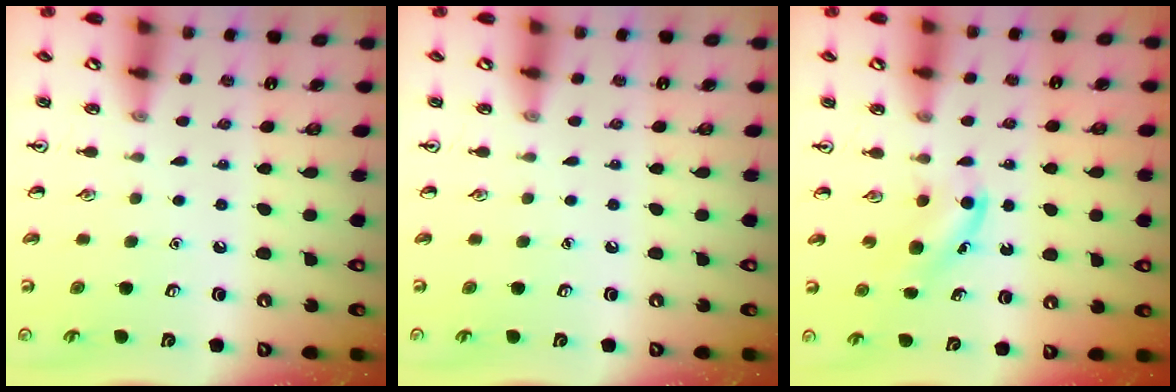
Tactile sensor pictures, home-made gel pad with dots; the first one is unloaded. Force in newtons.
{"total": 0.0}
{"total": 4.1, "press": 3.9, "slide": 1.3}